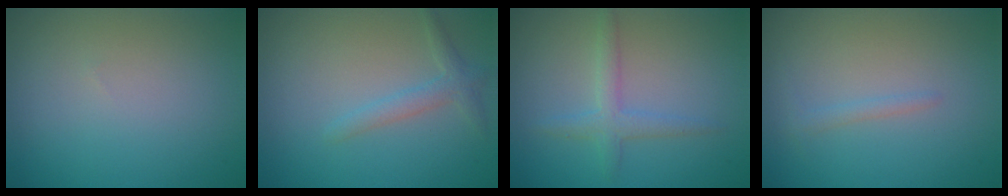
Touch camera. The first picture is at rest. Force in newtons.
{"total": 1.8, "press": 1.8, "slide": 0.1}
{"total": 2.2, "press": 2.2, "slide": 0.0}
{"total": 0.9, "press": 0.9, "slide": 0.1}